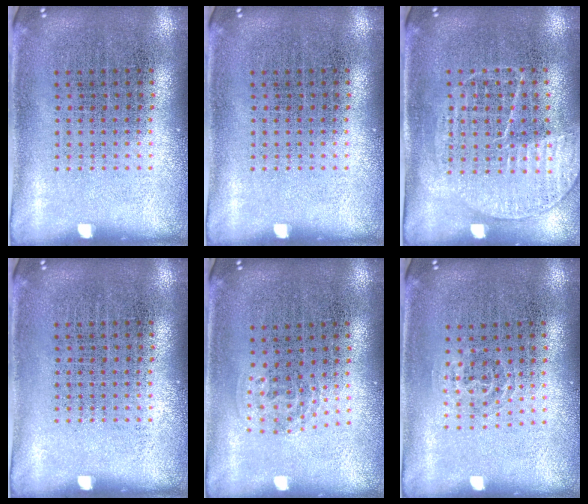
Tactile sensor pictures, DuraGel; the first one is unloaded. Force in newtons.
{"total": 0.0}
{"total": 1.3, "press": 1.3, "slide": 0.2}
{"total": 0.0}
{"total": 1.0, "press": 0.6, "slide": 0.7}
{"total": 0.8, "press": 0.5, "slide": 0.7}